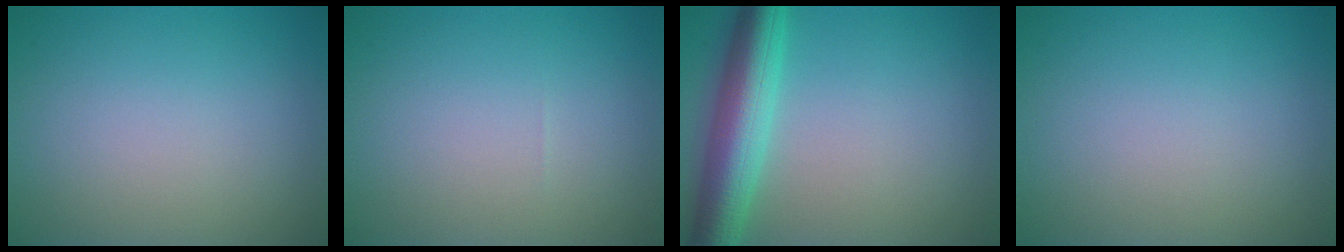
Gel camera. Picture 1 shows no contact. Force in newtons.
{"total": 0.0}
{"total": 6.6, "press": 6.6, "slide": 0.1}
{"total": 0.0}